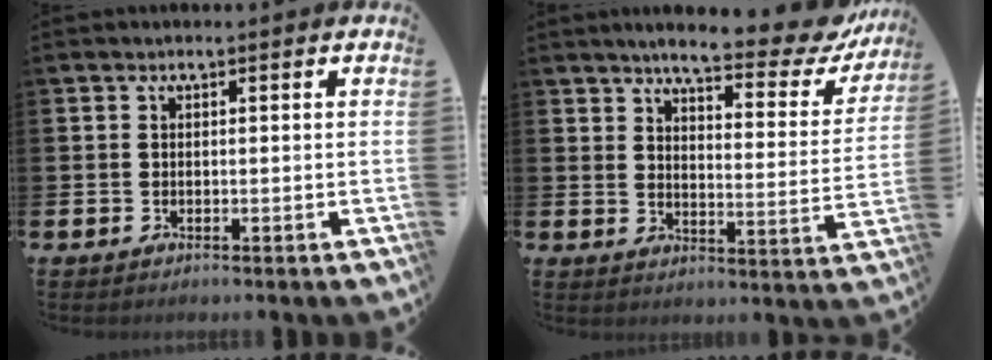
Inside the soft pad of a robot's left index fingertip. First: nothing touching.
{"total": 6.9, "force": [6.2, 1.2, 3.0], "torque": [-0.063, -0.047, 0.098]}